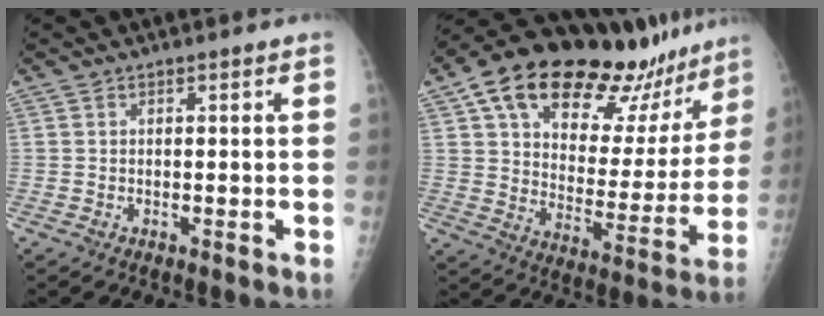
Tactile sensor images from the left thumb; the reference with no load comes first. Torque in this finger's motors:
{"motor_torque": [0.59, 0.71, 1.55, -1.22, 0.16]}